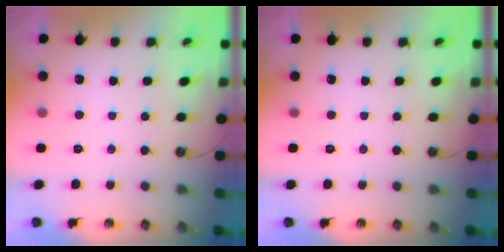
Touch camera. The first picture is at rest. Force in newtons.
{"total": 0.0}